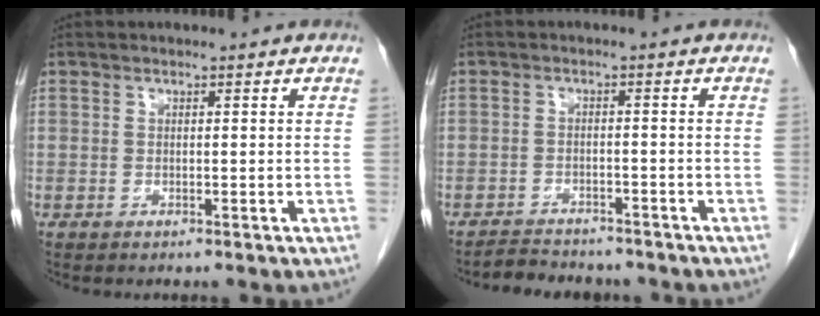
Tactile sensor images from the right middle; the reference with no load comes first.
{"total": 5.9, "force": [-5.5, 1.8, 1.2], "torque": [-0.023, -0.002, -0.079]}